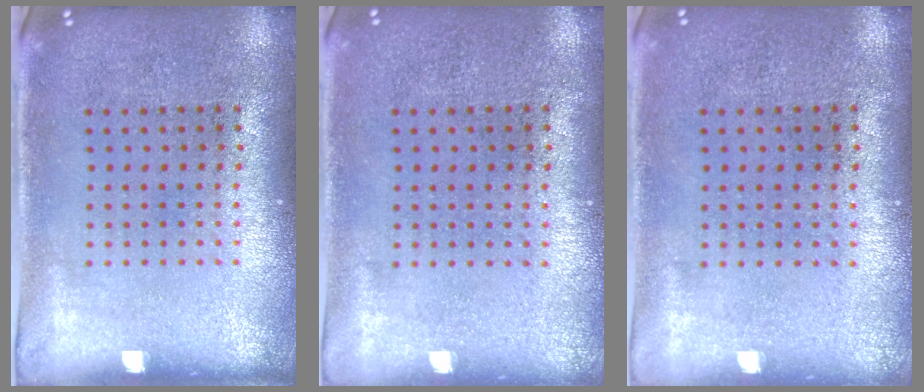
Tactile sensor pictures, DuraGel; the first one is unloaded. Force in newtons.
{"total": 0.0}
{"total": 0.0}